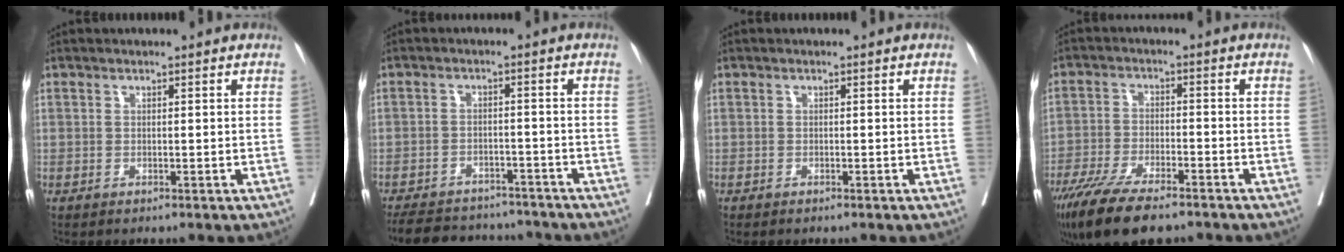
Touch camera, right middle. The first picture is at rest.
{"total": 13.5, "force": [-12.1, 4.7, 3.8], "torque": [-0.078, 0.004, -0.161]}
{"total": 0.0}
{"total": 12.7, "force": [-9.7, 3.2, 7.6], "torque": [-0.137, -0.029, -0.162]}